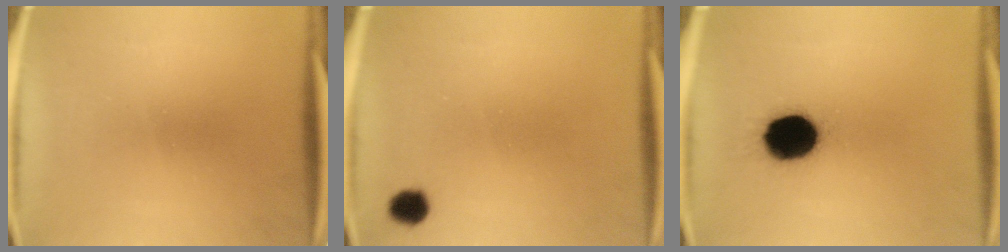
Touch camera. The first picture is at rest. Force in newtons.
{"total": 3.1}
{"total": 14.7}